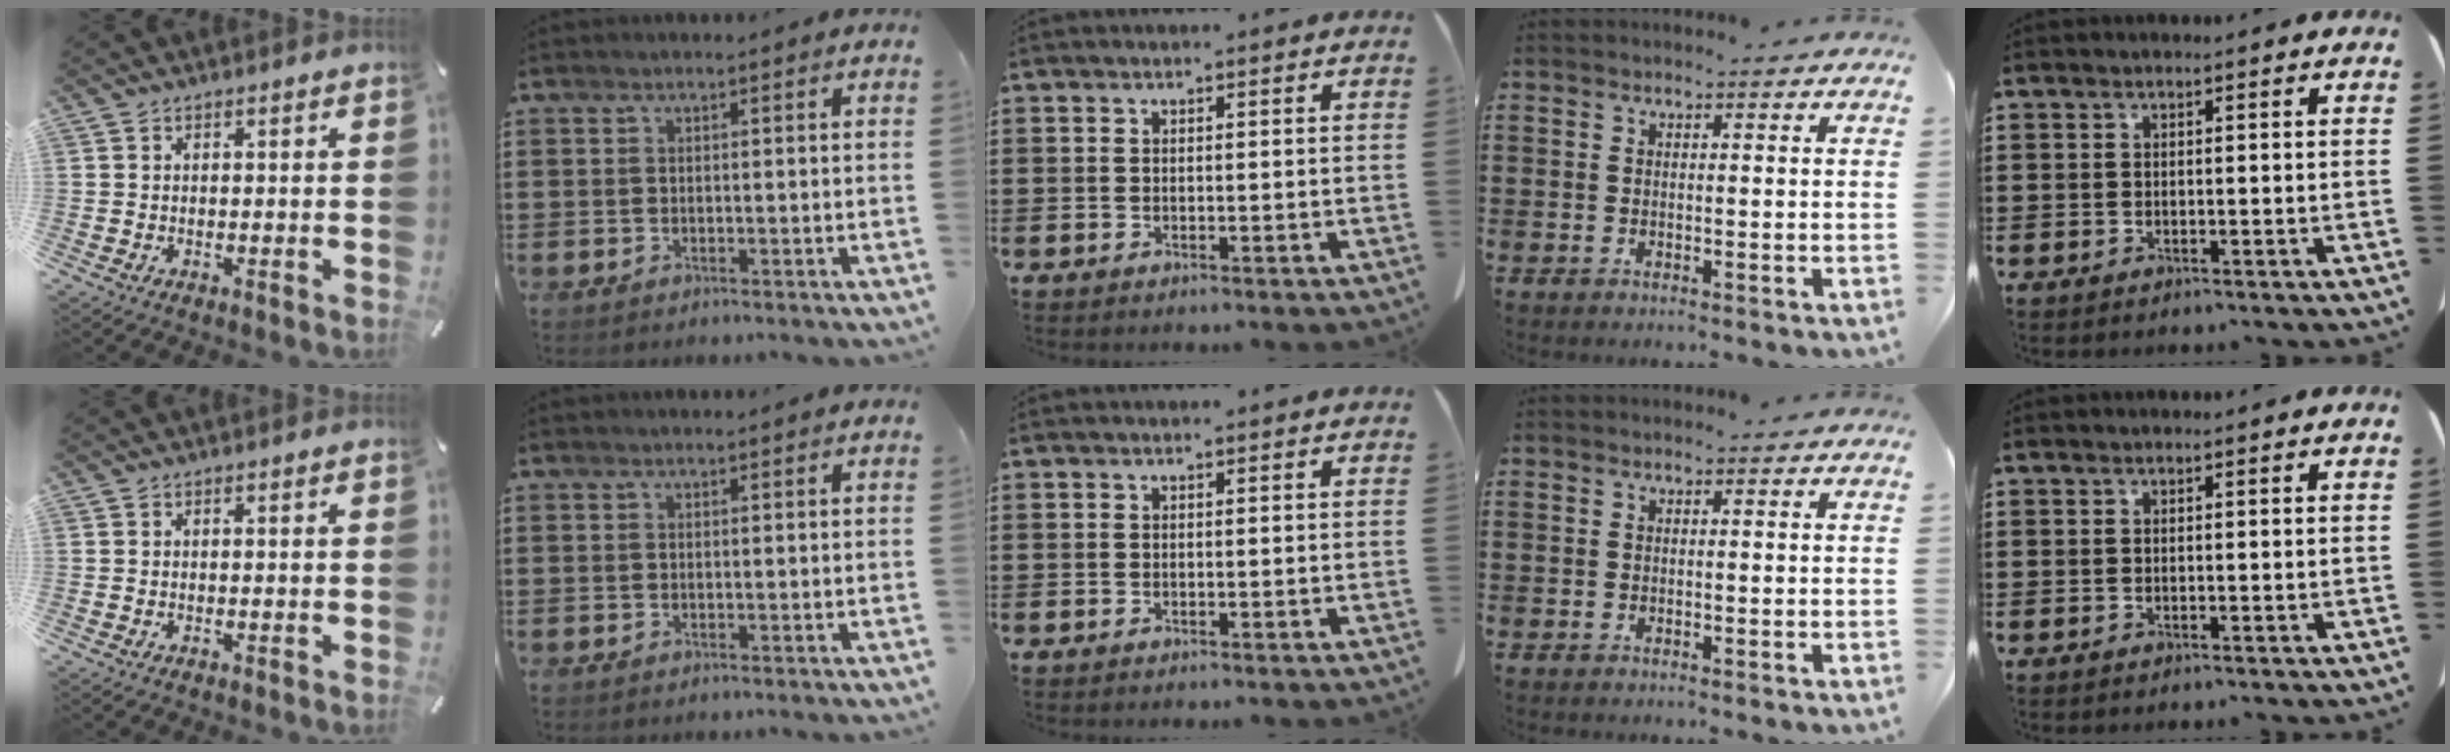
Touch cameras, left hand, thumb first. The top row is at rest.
{}